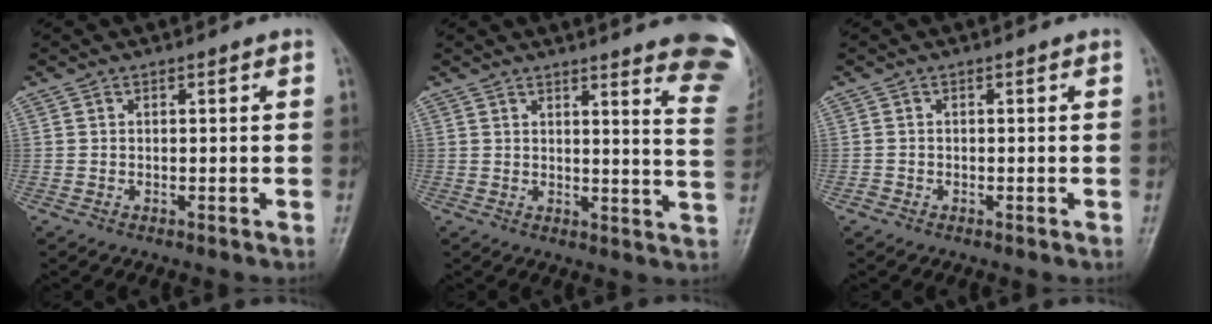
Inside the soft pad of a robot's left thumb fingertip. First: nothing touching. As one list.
[{"total": 15.6, "force": [12.7, 1.4, 8.9], "torque": [-0.082, -0.104, 0.128]}, {"total": 0.7, "force": [-0.6, 0.4, -0.1], "torque": [0.002, 0.002, -0.016]}]